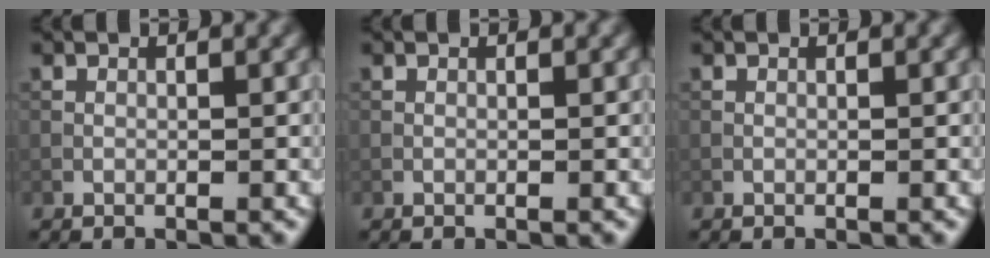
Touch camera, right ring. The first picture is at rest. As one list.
[{"total": 0.0}, {"total": 0.0}]